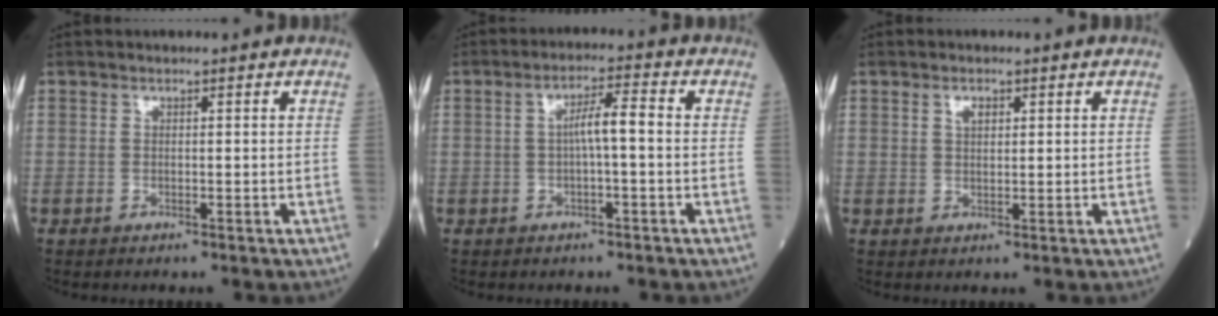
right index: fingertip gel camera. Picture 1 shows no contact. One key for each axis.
{"total": 4.3, "fx": -0.1, "fy": 0.3, "fz": 4.2, "tx": -0.076, "ty": 0.010, "tz": 0.000}
{"total": 1.8, "fx": 0.9, "fy": 0.8, "fz": 1.3, "tx": -0.027, "ty": -0.002, "tz": 0.017}